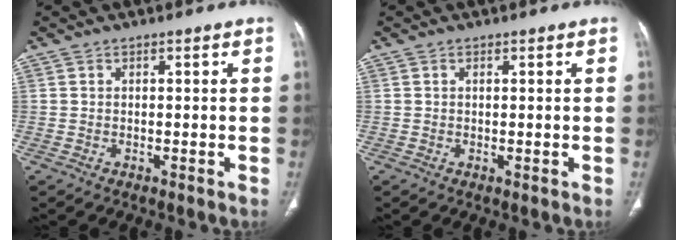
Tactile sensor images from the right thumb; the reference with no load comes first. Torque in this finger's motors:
{"motor_torque": [-0.08, -0.16, -0.17, -0.03, 0.10]}